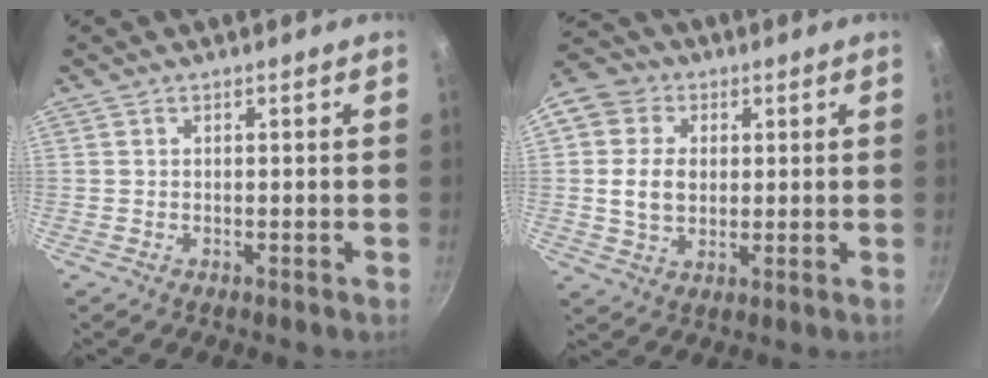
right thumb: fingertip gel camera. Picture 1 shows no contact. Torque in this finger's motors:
{"motor_torque": [-0.78, 0.93, 0.32, -0.32, 0.24]}